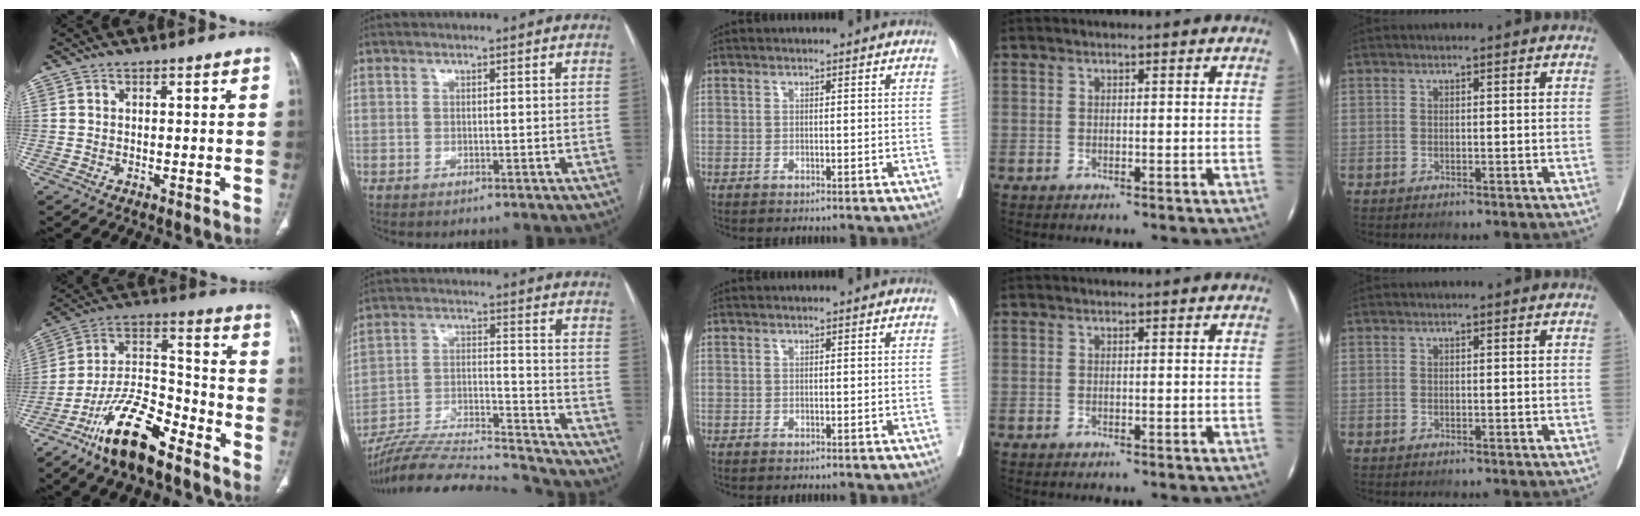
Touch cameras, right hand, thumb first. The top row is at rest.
{"thumb": {"total": 16.8, "force": [-11.5, 5.8, 10.8], "torque": [-0.187, 0.080, -0.211]}, "index": {"total": 22.9, "force": [-21.5, 1.5, 7.6], "torque": [-0.150, -0.005, -0.339]}}